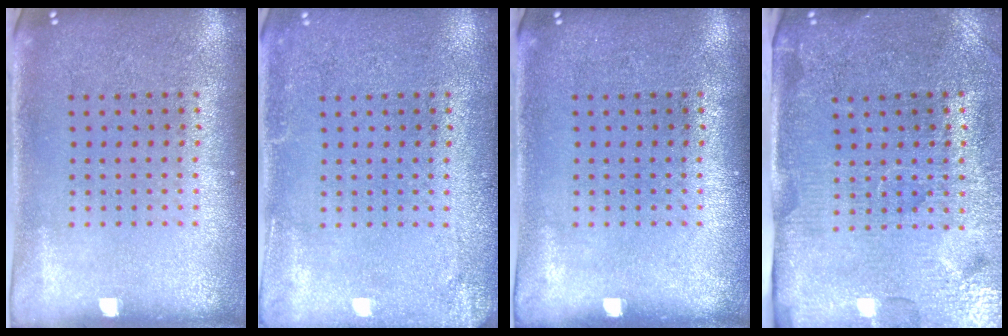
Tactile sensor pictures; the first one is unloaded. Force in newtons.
{"total": 2.0, "press": 1.9, "slide": 0.1}
{"total": 0.0}
{"total": 4.3, "press": 3.9, "slide": 1.9}